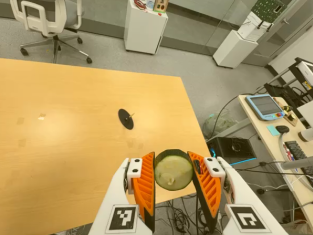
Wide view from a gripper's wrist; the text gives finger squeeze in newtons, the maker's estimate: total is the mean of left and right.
{"total": 9.7, "left": 9.0, "right": 10.4}